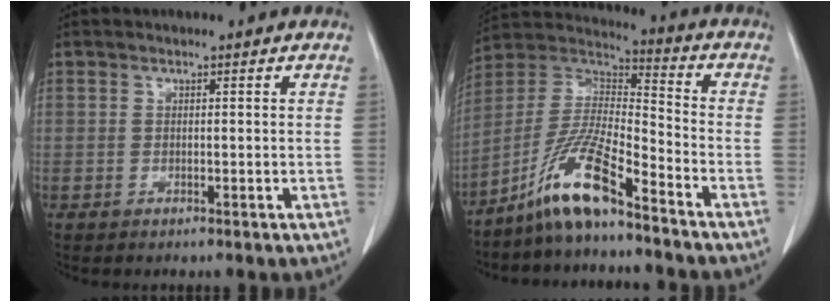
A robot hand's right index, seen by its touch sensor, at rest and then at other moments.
{"total": 12.4, "force": [-8.8, 1.1, 8.7], "torque": [-0.185, 0.000, -0.168]}